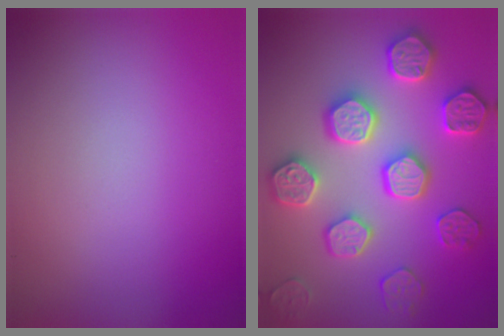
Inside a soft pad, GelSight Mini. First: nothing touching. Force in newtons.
{"total": 5.5, "press": 5.4, "slide": 1.2}